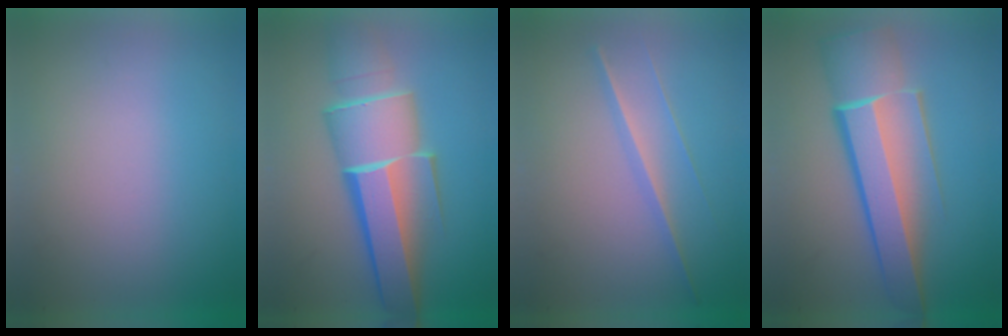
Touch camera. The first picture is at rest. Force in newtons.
{"total": 8.1}
{"total": 1.3}
{"total": 6.8}